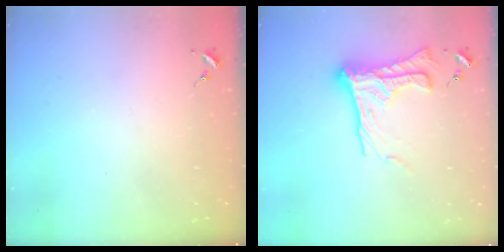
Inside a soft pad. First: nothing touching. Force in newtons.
{"total": 16.4, "press": 16.3, "slide": 1.4}